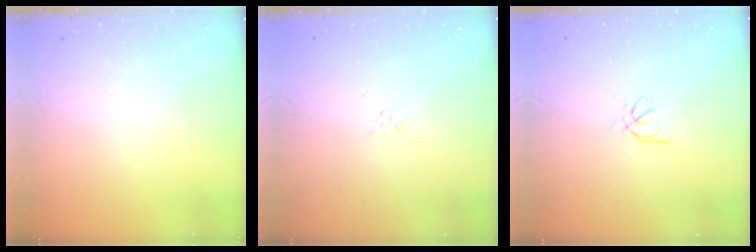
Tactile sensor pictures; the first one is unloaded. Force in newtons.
{"total": 1.3, "press": 1.3, "slide": 0.4}
{"total": 2.1, "press": 2.0, "slide": 0.5}